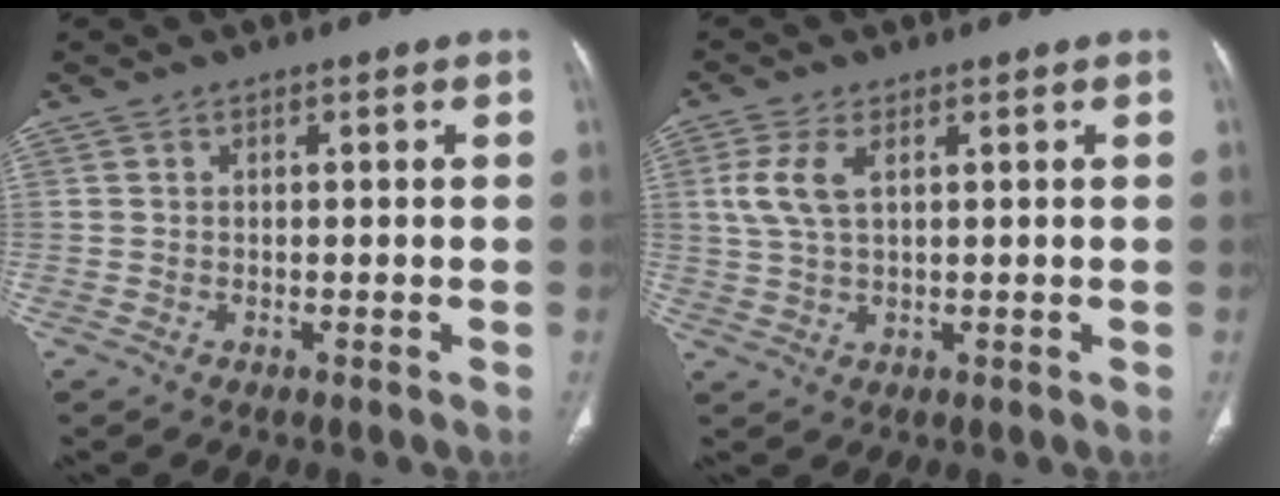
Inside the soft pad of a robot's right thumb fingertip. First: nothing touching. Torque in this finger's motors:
{"motor_torque": [-0.22, 0.26, 0.33, -0.32, 0.23]}